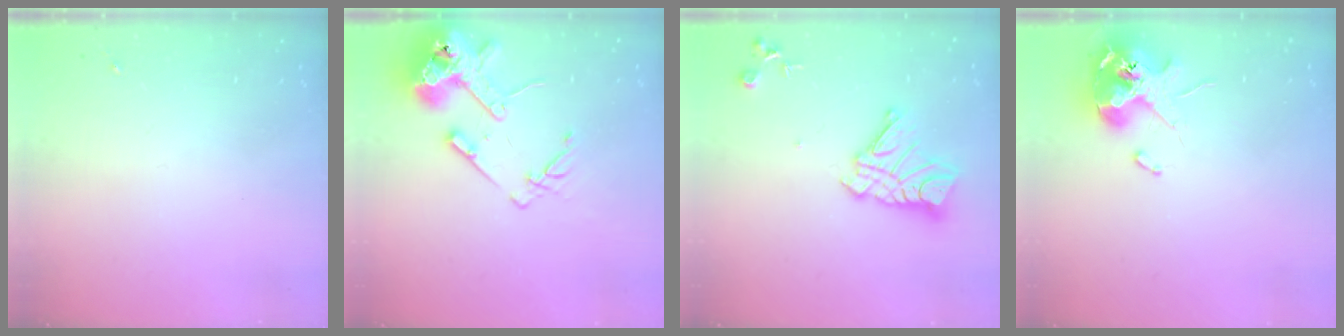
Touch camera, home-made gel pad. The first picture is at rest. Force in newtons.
{"total": 15.2, "press": 14.9, "slide": 2.8}
{"total": 13.7, "press": 13.6, "slide": 1.2}
{"total": 12.1, "press": 11.9, "slide": 1.8}